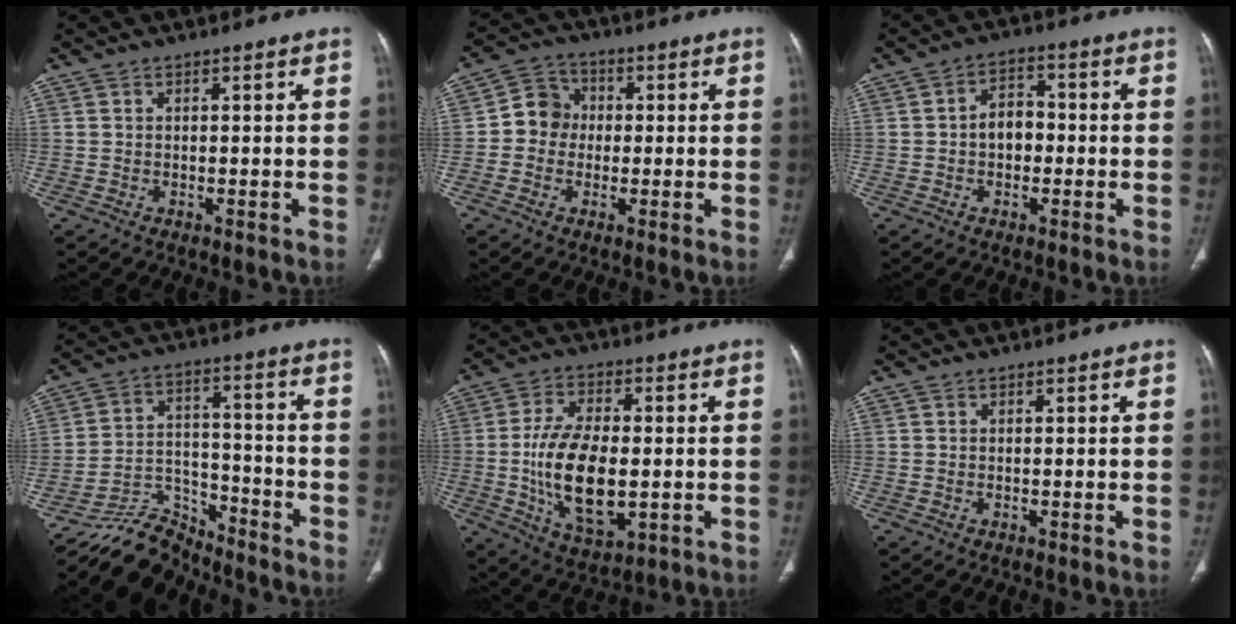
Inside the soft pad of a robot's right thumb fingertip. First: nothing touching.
{"total": 6.7, "force": [-0.3, 6.2, 2.6], "torque": [-0.016, 0.018, -0.021]}
{"total": 5.5, "force": [-0.7, 4.1, 3.7], "torque": [-0.040, 0.021, -0.021]}
{"total": 9.7, "force": [-9.2, 3.0, -0.6], "torque": [0.021, 0.091, -0.168]}
{"total": 15.7, "force": [-1.8, 8.1, 13.3], "torque": [-0.234, -0.006, -0.022]}
{"total": 0.0}